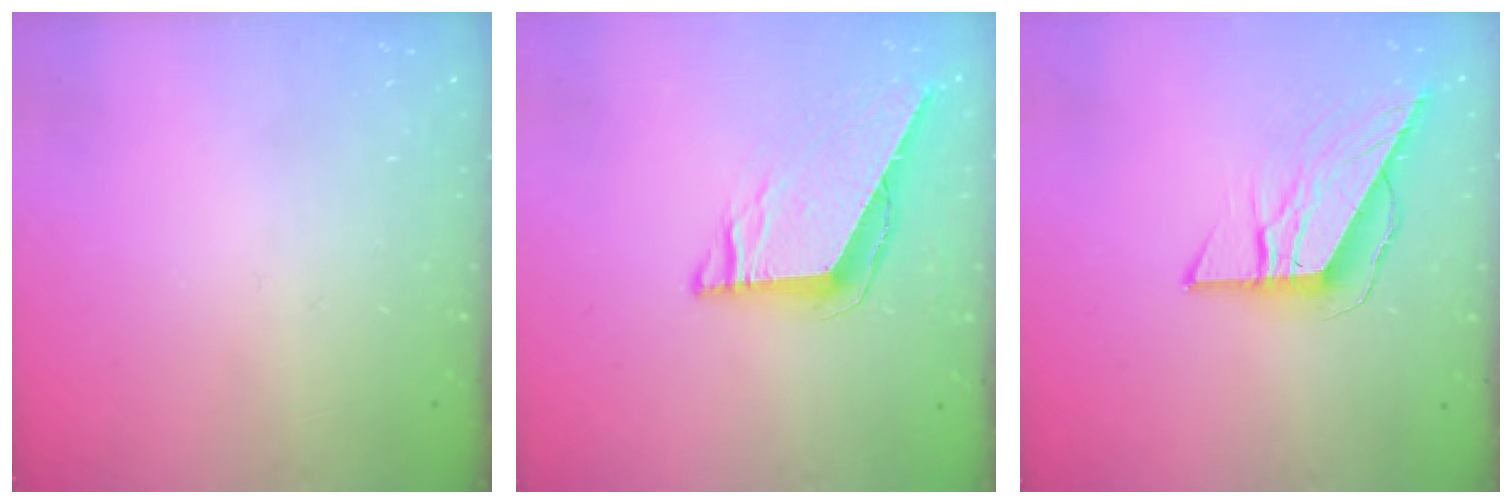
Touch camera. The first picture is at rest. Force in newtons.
{"total": 7.6, "press": 7.6, "slide": 0.3}
{"total": 8.7, "press": 8.7, "slide": 0.7}